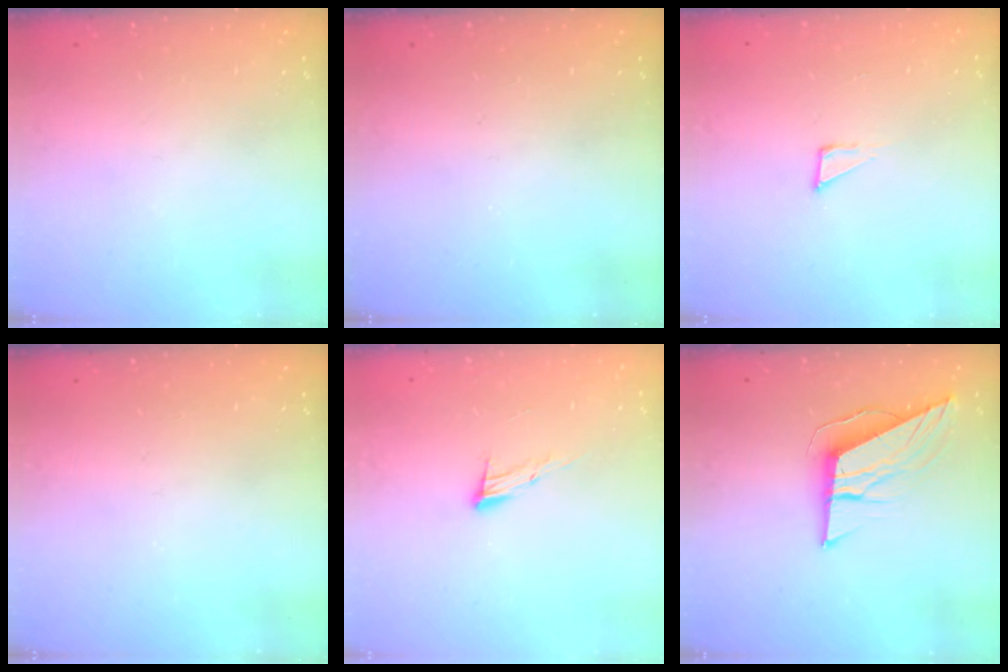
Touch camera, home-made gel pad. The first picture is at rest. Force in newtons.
{"total": 0.0}
{"total": 2.3, "press": 2.3, "slide": 0.1}
{"total": 0.0}
{"total": 8.3, "press": 8.2, "slide": 1.3}
{"total": 9.6, "press": 9.6, "slide": 0.5}